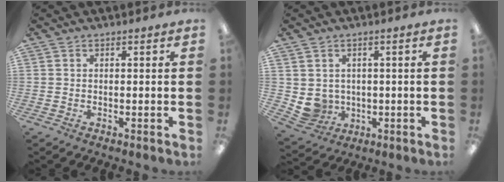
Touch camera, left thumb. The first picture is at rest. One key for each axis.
{"total": 5.0, "fx": 1.1, "fy": 4.8, "fz": 0.8, "tx": -0.030, "ty": -0.005, "tz": 0.027}